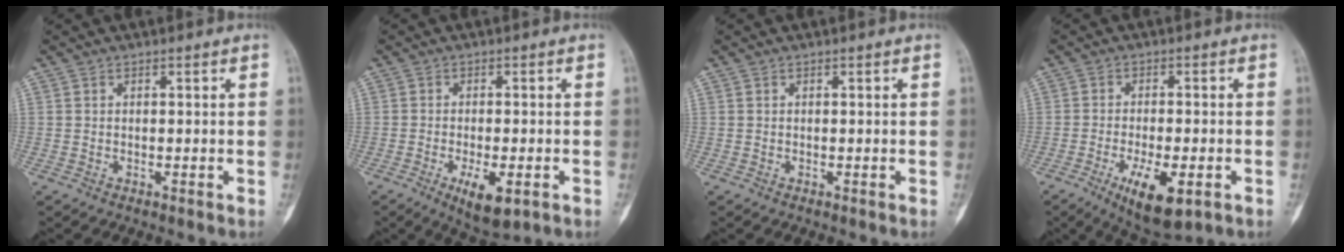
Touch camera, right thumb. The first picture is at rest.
{"total": 7.1, "force": [-2.9, 2.6, 5.9], "torque": [-0.093, -0.008, -0.038]}
{"total": 0.0}
{"total": 10.0, "force": [-4.2, 3.6, 8.3], "torque": [-0.134, -0.004, -0.059]}